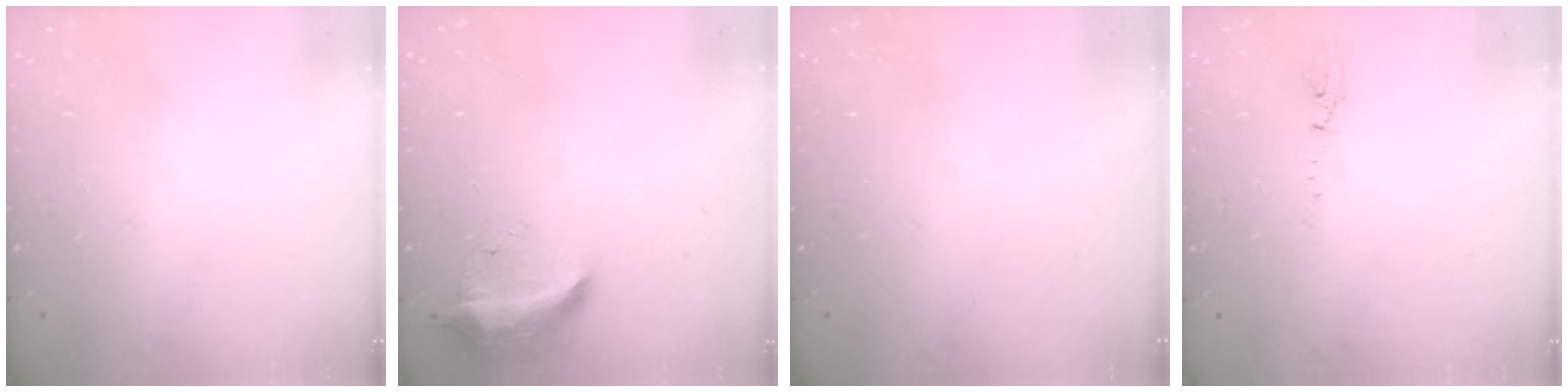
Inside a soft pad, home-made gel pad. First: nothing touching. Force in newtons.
{"total": 8.3, "press": 8.3, "slide": 0.1}
{"total": 0.0}
{"total": 5.0, "press": 3.7, "slide": 3.3}